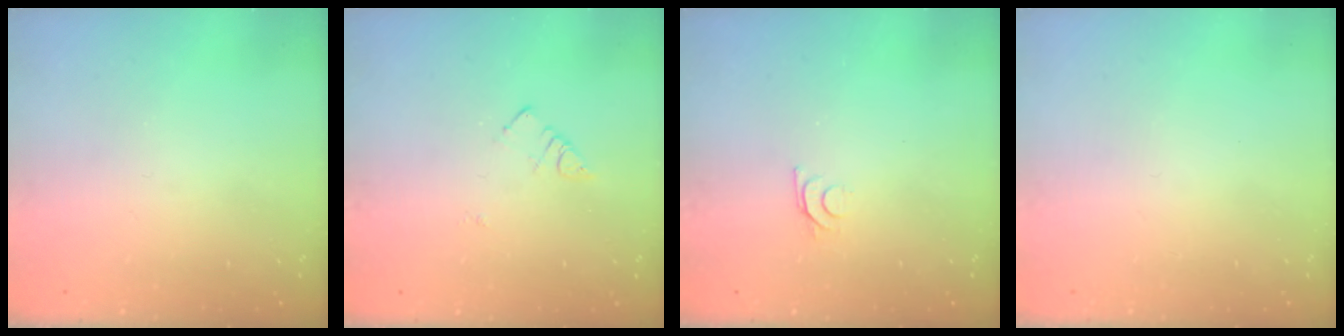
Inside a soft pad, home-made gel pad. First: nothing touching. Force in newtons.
{"total": 3.8, "press": 3.8, "slide": 0.4}
{"total": 6.0, "press": 6.0, "slide": 0.6}
{"total": 1.6, "press": 1.5, "slide": 0.1}